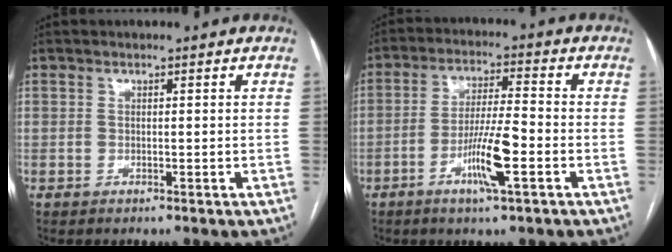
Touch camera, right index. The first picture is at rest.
{"total": 8.6, "force": [-3.4, 0.4, 7.9], "torque": [-0.153, -0.006, -0.064]}